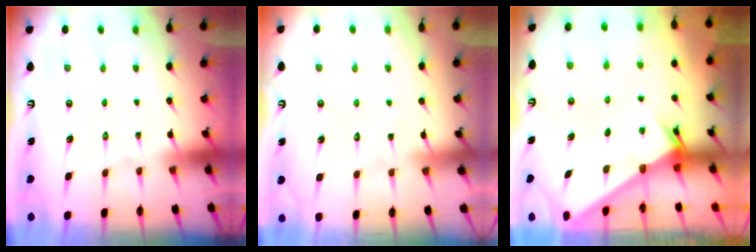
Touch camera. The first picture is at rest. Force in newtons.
{"total": 6.0, "press": 6.0, "slide": 0.5}
{"total": 2.4, "press": 2.4, "slide": 0.2}